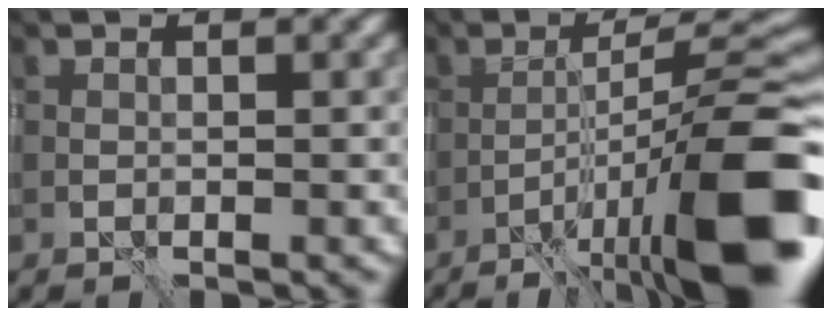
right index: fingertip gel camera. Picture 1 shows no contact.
{"total": 13.6, "force": [-6.8, 2.5, 11.4], "torque": [-0.175, 0.010, -0.105]}